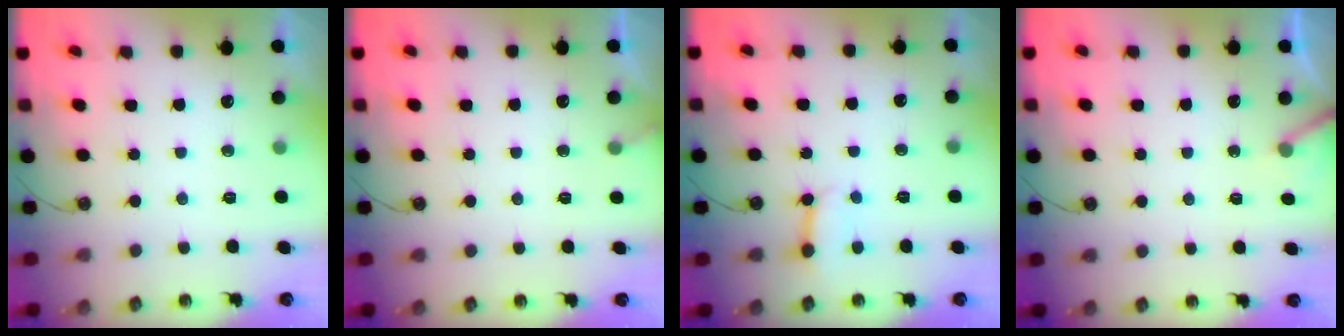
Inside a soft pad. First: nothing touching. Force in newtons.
{"total": 3.0, "press": 3.0, "slide": 0.1}
{"total": 4.0, "press": 3.9, "slide": 0.6}
{"total": 5.0, "press": 4.9, "slide": 0.4}